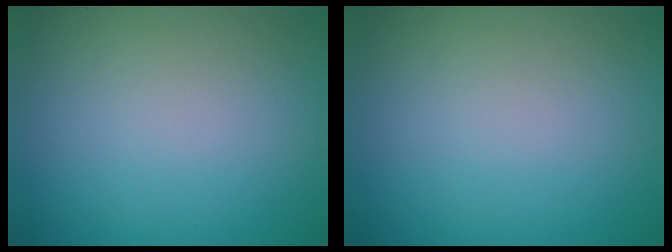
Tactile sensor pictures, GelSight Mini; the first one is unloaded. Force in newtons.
{"total": 0.0}